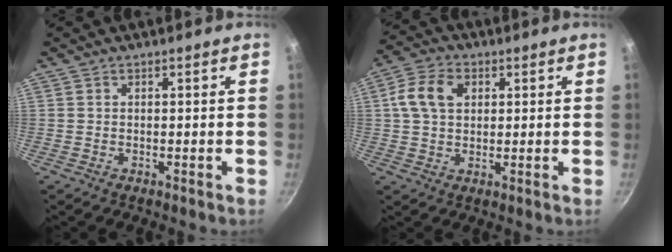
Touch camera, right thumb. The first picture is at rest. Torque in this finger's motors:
{"motor_torque": [-0.46, 0.70, 0.59, -0.56, 0.03]}